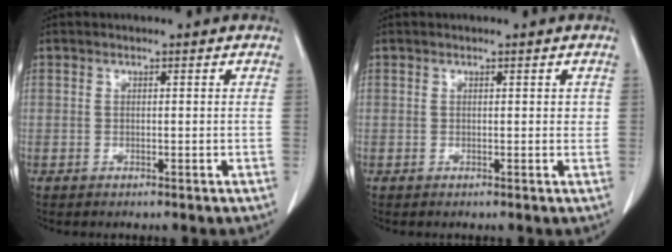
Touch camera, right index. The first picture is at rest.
{"total": 1.0, "force": [0.3, 0.6, 0.8], "torque": [-0.008, -0.001, 0.005]}